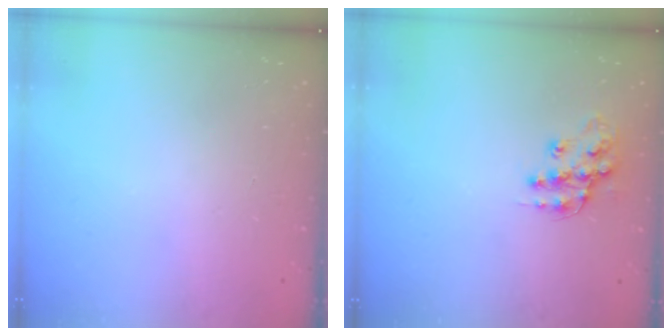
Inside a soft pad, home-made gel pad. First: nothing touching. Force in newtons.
{"total": 12.8, "press": 12.8, "slide": 0.9}